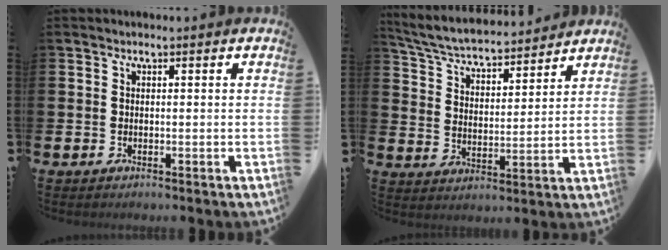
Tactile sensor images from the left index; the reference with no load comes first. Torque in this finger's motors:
{"motor_torque": [1.07, -1.07, 0.57, 0.17]}